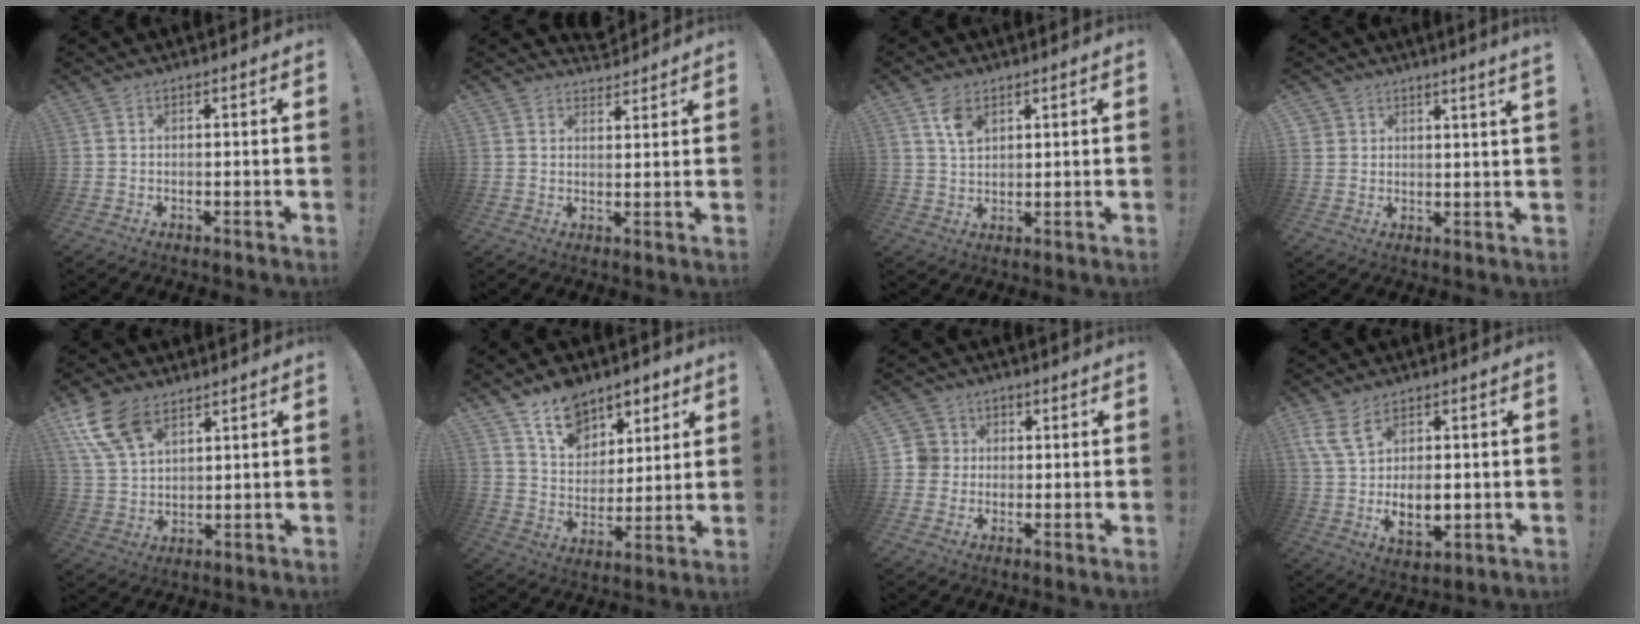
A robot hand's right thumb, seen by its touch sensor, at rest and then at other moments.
{"total": 3.4, "force": [3.0, 1.7, -0.1], "torque": [0.012, -0.025, 0.055]}
{"total": 5.9, "force": [3.2, 3.6, 3.5], "torque": [-0.054, -0.012, 0.058]}
{"total": 3.4, "force": [3.3, 0.4, 0.7], "torque": [-0.010, -0.023, 0.060]}
{"total": 12.4, "force": [7.3, 6.9, 7.3], "torque": [-0.154, -0.025, 0.142]}
{"total": 14.1, "force": [9.5, 9.2, 4.8], "torque": [-0.075, -0.066, 0.179]}
{"total": 6.1, "force": [0.4, 5.9, 1.3], "torque": [-0.020, 0.005, 0.008]}
{"total": 11.5, "force": [2.1, 6.8, 9.0], "torque": [-0.166, -0.020, 0.038]}